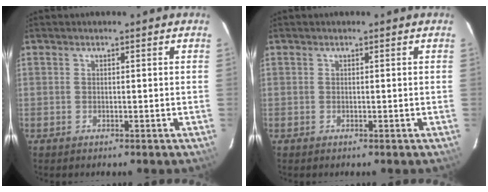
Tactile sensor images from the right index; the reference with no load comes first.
{"total": 0.0}